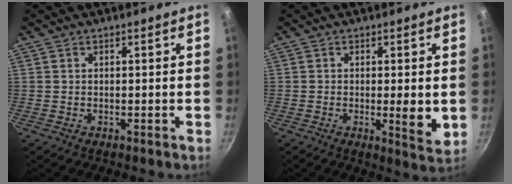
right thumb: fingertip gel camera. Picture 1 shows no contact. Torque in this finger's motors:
{"motor_torque": [2.25, 0.91, 1.07, -0.96, 0.31]}